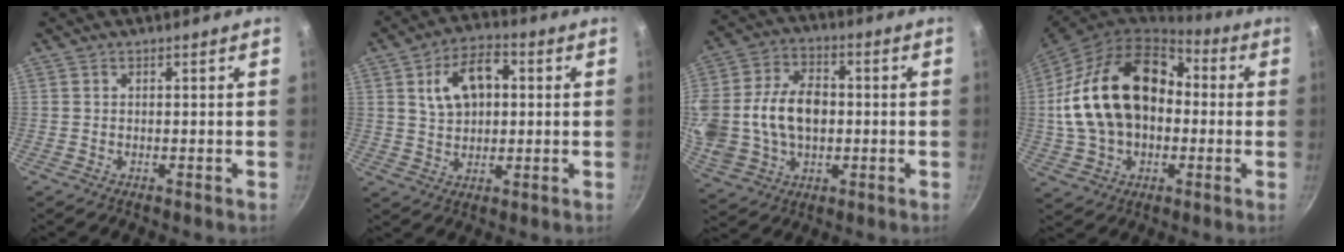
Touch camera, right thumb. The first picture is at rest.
{"total": 10.9, "force": [2.4, 7.1, 7.9], "torque": [-0.109, 0.014, 0.038]}
{"total": 21.9, "force": [0.2, 15.8, 15.2], "torque": [-0.304, 0.028, 0.010]}
{"total": 24.0, "force": [1.2, 16.7, 17.2], "torque": [-0.300, 0.049, 0.023]}